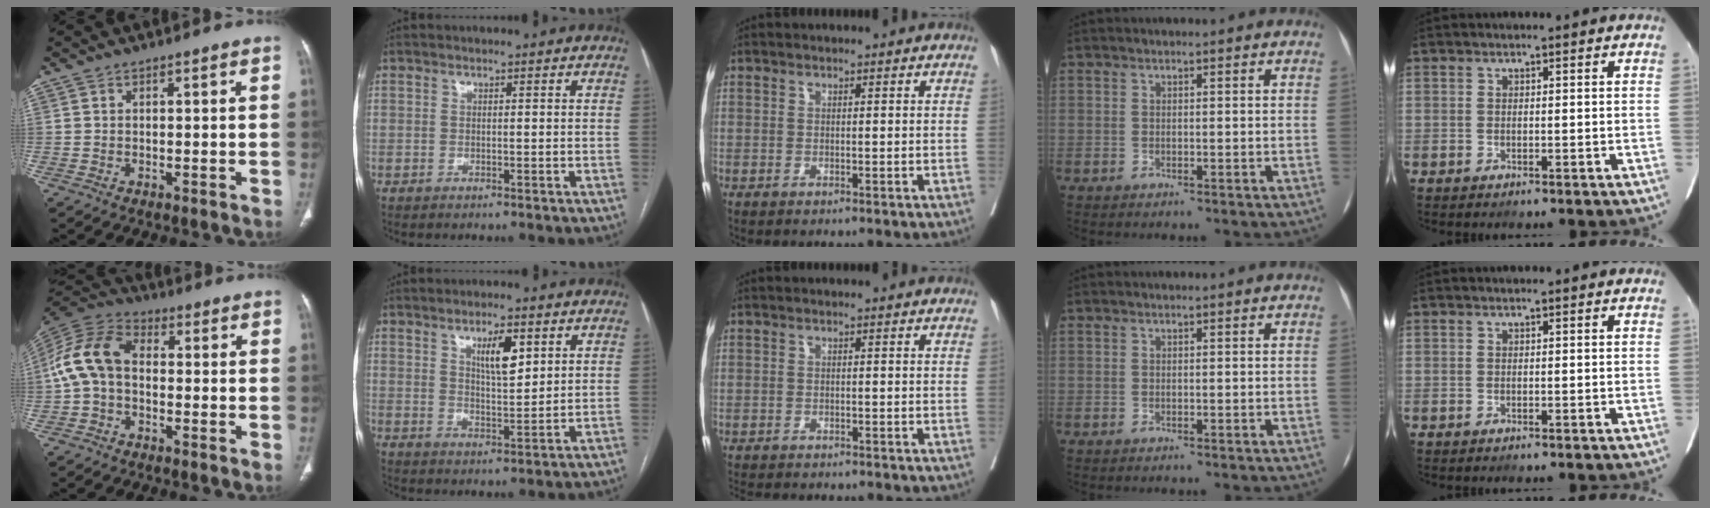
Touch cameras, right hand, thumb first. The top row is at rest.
{"thumb": {"total": 11.3, "force": [-0.4, 7.8, 8.2], "torque": [-0.161, 0.033, -0.021]}, "index": {"total": 6.0, "force": [2.9, 1.7, 5.0], "torque": [-0.087, -0.002, 0.052]}, "middle": {"total": 8.7, "force": [-7.8, 1.9, 3.2], "torque": [-0.045, -0.008, -0.104]}}